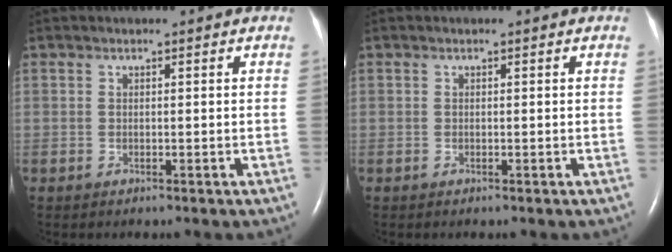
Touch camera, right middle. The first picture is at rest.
{"total": 0.0}